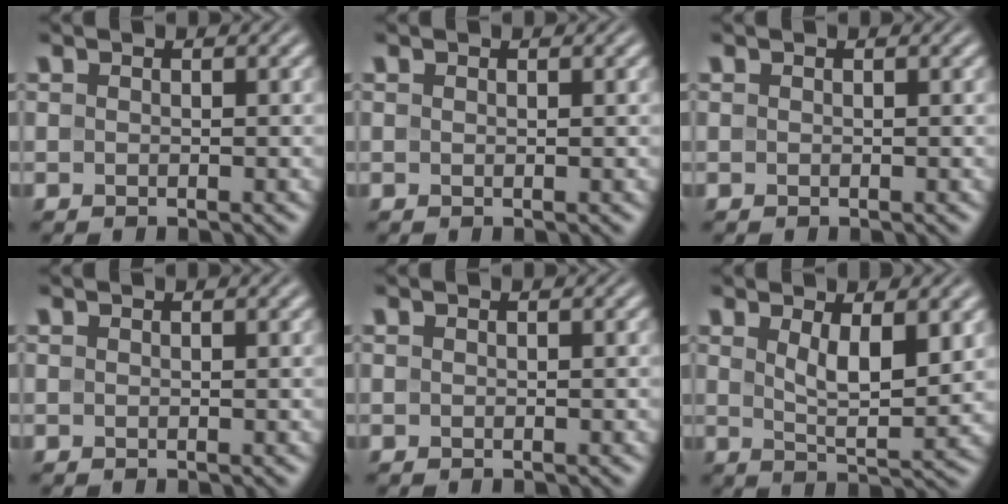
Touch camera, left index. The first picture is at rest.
{"total": 0.0}
{"total": 0.0}
{"total": 0.7, "force": [0.5, 0.2, 0.5], "torque": [-0.003, 0.006, 0.006]}
{"total": 0.0}
{"total": 4.6, "force": [1.5, 1.4, 4.1], "torque": [-0.077, -0.009, 0.032]}